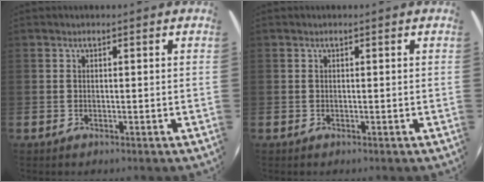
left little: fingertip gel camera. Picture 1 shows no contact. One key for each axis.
{"total": 0.0}